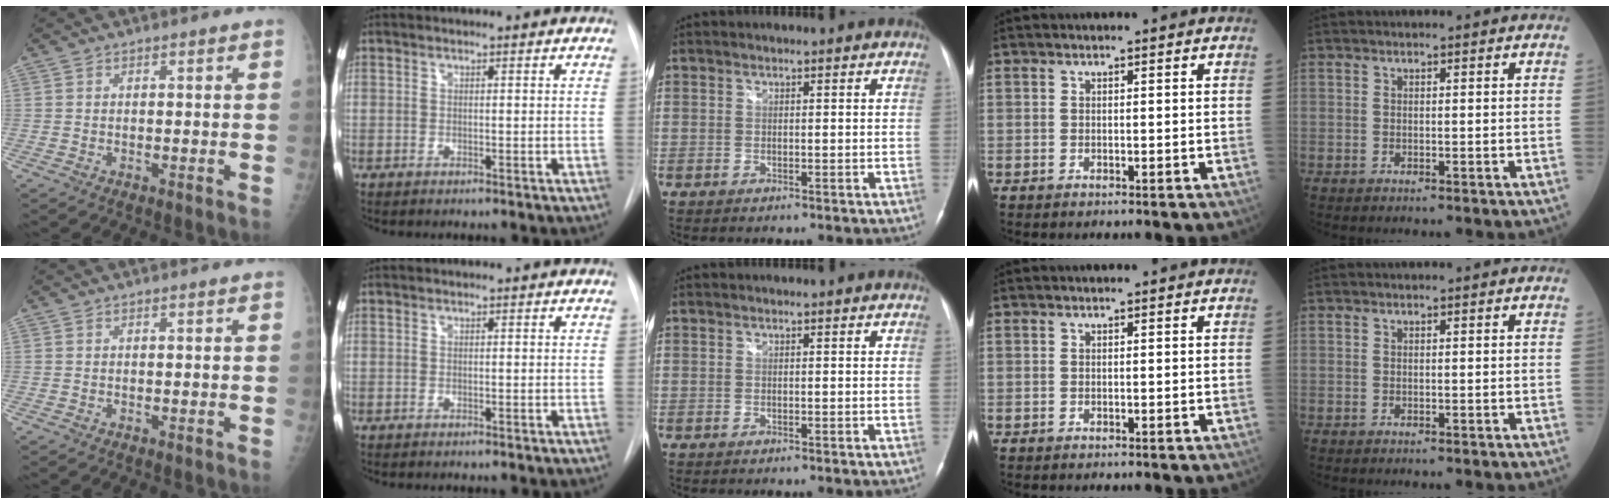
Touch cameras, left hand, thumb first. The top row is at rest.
{}